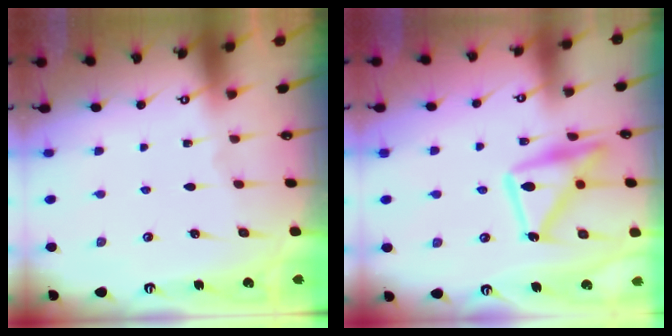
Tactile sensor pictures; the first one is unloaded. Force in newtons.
{"total": 16.6, "press": 16.5, "slide": 1.1}